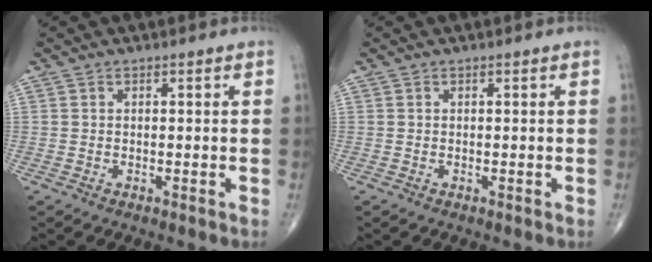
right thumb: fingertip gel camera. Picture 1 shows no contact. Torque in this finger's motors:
{"motor_torque": [0.02, -0.02, 0.14, 0.02, -0.01]}